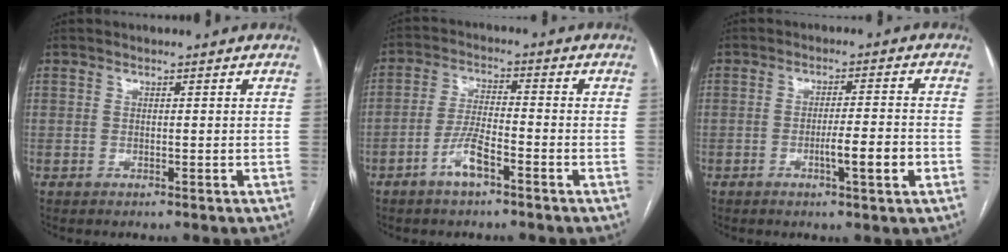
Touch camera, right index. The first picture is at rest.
{"total": 5.6, "force": [-3.2, 1.3, 4.4], "torque": [-0.095, 0.006, -0.062]}
{"total": 5.7, "force": [-2.1, 0.1, 5.2], "torque": [-0.079, -0.002, -0.031]}